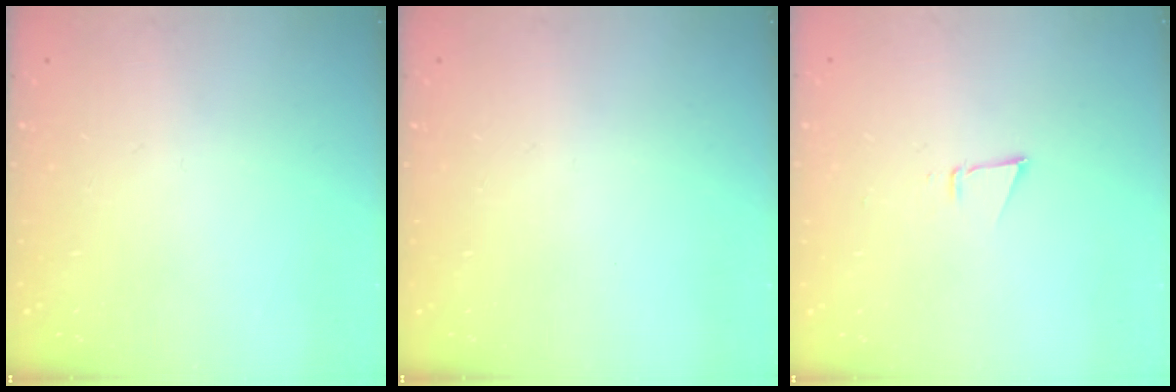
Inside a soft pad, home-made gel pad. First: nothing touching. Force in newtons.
{"total": 0.0}
{"total": 3.0, "press": 2.9, "slide": 0.8}